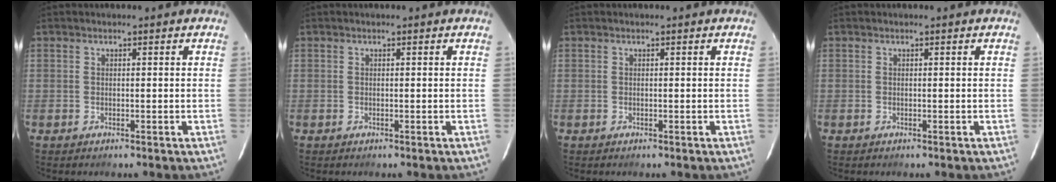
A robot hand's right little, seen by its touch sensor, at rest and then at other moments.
{"total": 0.0}
{"total": 0.0}
{"total": 0.0}